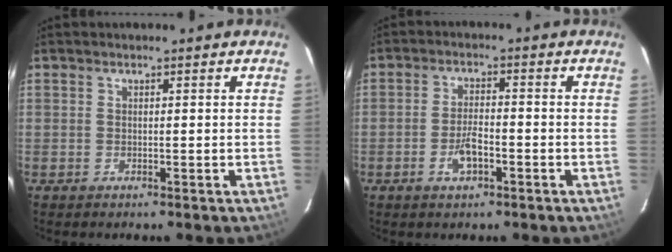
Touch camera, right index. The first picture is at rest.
{"total": 4.7, "force": [-2.2, 1.9, 3.7], "torque": [-0.078, 0.003, -0.037]}